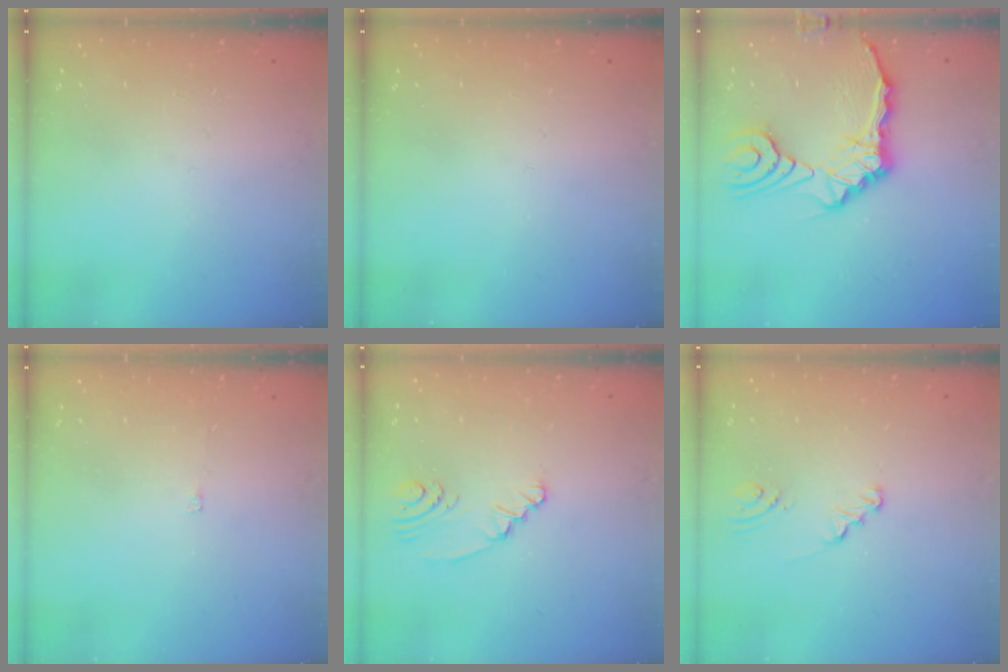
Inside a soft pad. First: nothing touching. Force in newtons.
{"total": 0.0}
{"total": 12.9, "press": 12.8, "slide": 2.1}
{"total": 1.3, "press": 1.3, "slide": 0.2}
{"total": 3.3, "press": 3.1, "slide": 1.2}
{"total": 1.7, "press": 1.7, "slide": 0.2}